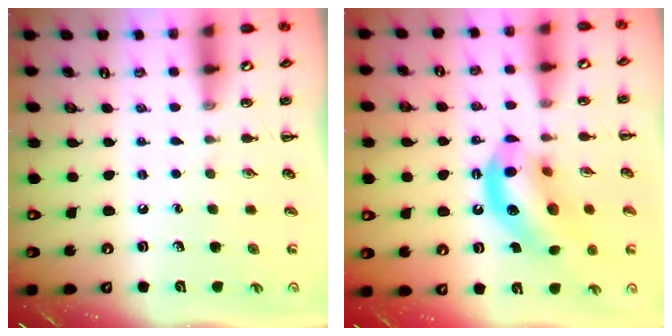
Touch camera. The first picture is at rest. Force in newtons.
{"total": 14.3, "press": 13.8, "slide": 3.6}